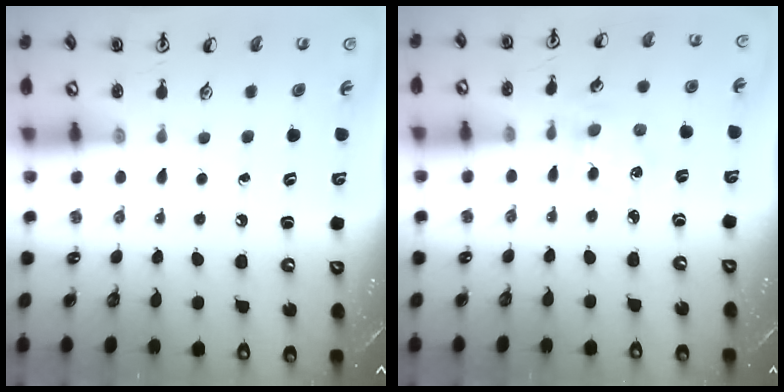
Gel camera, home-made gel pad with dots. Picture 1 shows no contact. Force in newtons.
{"total": 1.9, "press": 1.9, "slide": 0.3}